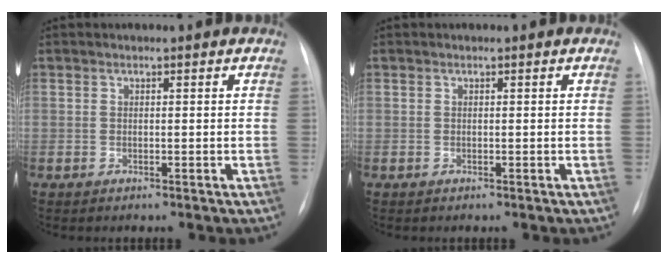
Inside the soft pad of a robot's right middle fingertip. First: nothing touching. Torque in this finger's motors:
{"motor_torque": [0.00, 0.00, -0.03, 0.00]}